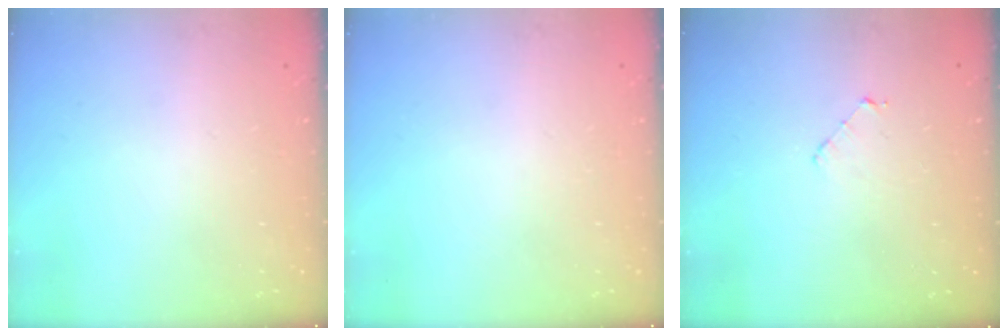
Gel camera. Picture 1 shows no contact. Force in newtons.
{"total": 0.0}
{"total": 3.5, "press": 3.5, "slide": 0.3}